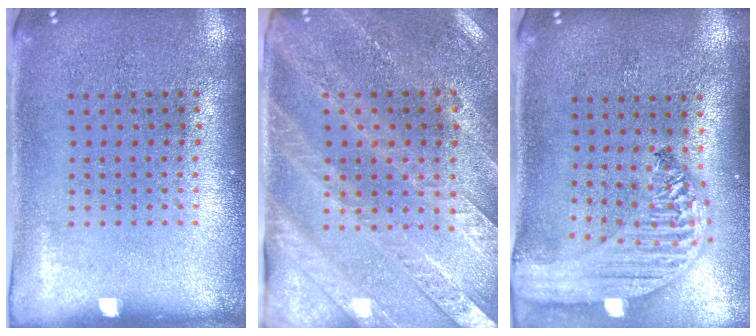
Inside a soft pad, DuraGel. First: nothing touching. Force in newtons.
{"total": 2.9, "press": 2.7, "slide": 1.2}
{"total": 3.1, "press": 2.4, "slide": 1.9}